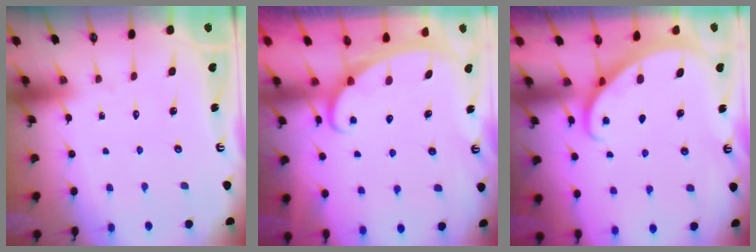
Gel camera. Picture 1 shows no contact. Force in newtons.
{"total": 2.5, "press": 2.5, "slide": 0.4}
{"total": 2.1, "press": 2.1, "slide": 0.2}